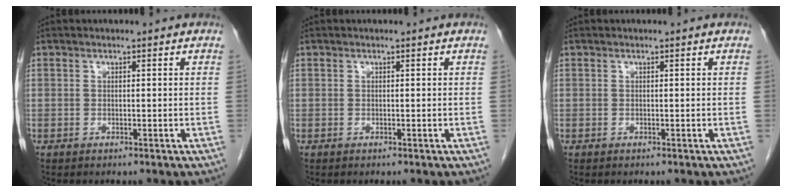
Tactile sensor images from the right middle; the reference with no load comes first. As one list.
[{"total": 0.0}, {"total": 0.0}]